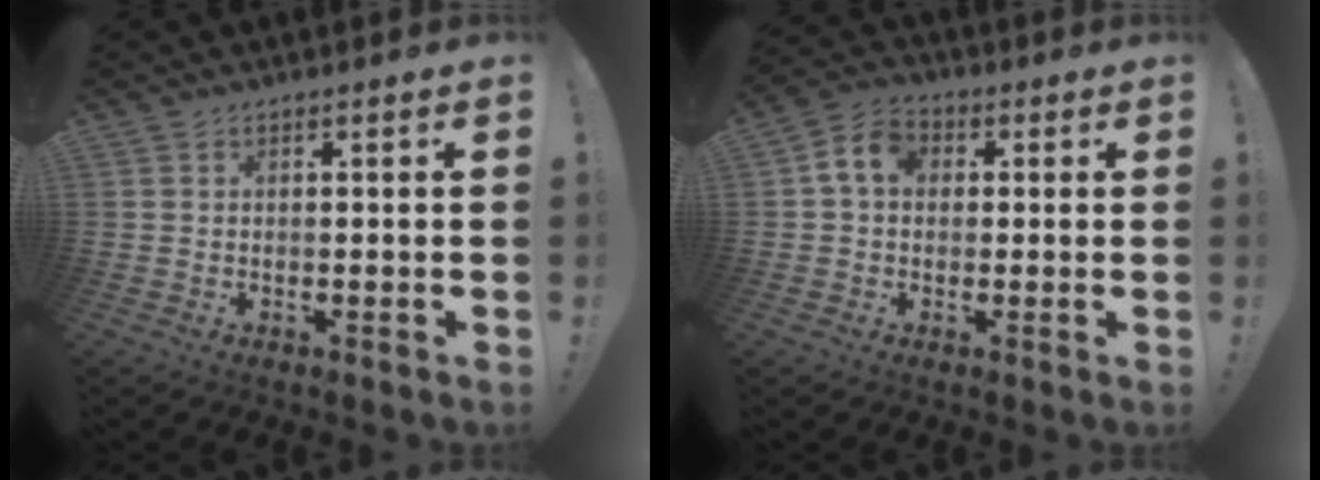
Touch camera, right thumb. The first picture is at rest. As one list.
[{"total": 8.1, "force": [1.4, 6.2, 5.1], "torque": [-0.088, 0.019, 0.033]}]